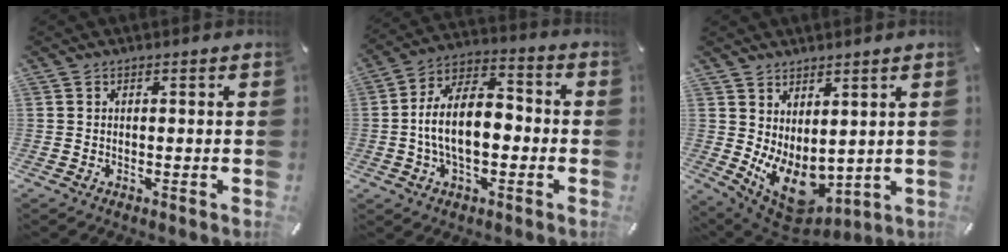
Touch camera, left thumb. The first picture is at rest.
{"total": 14.1, "force": [-2.6, 8.2, 11.2], "torque": [-0.209, 0.014, -0.049]}
{"total": 9.7, "force": [-0.6, 7.3, 6.4], "torque": [-0.104, -0.017, -0.002]}